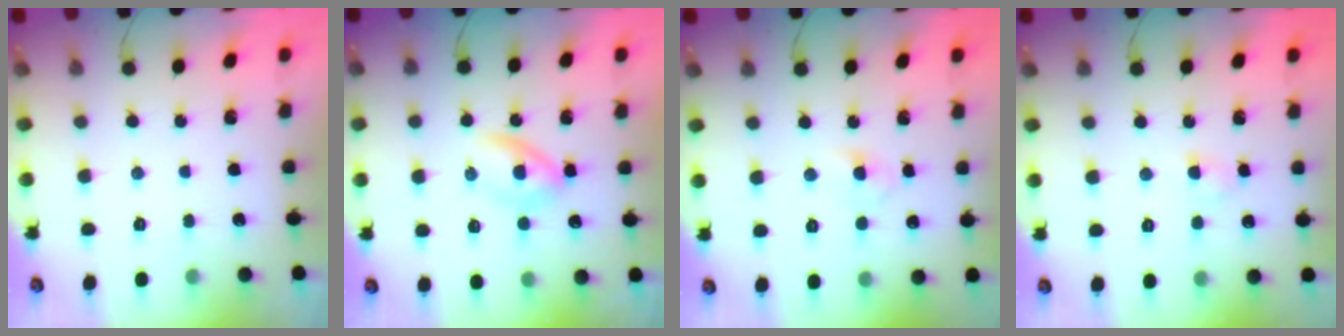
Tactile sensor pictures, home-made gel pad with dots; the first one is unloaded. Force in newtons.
{"total": 3.4, "press": 3.2, "slide": 1.1}
{"total": 3.2, "press": 3.0, "slide": 1.1}
{"total": 2.8, "press": 2.6, "slide": 1.1}